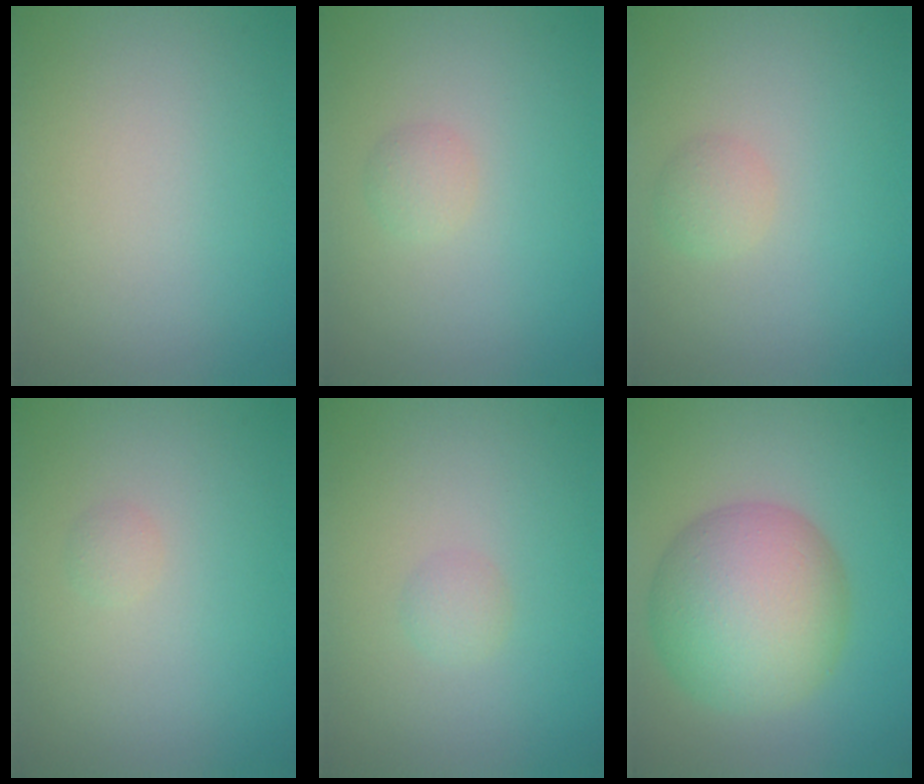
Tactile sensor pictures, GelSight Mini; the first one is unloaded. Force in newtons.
{"total": 1.1, "press": 1.1, "slide": 0.1}
{"total": 1.4, "press": 1.4, "slide": 0.1}
{"total": 0.7, "press": 0.7, "slide": 0.0}
{"total": 1.0, "press": 1.0, "slide": 0.1}
{"total": 9.7, "press": 9.7, "slide": 0.4}